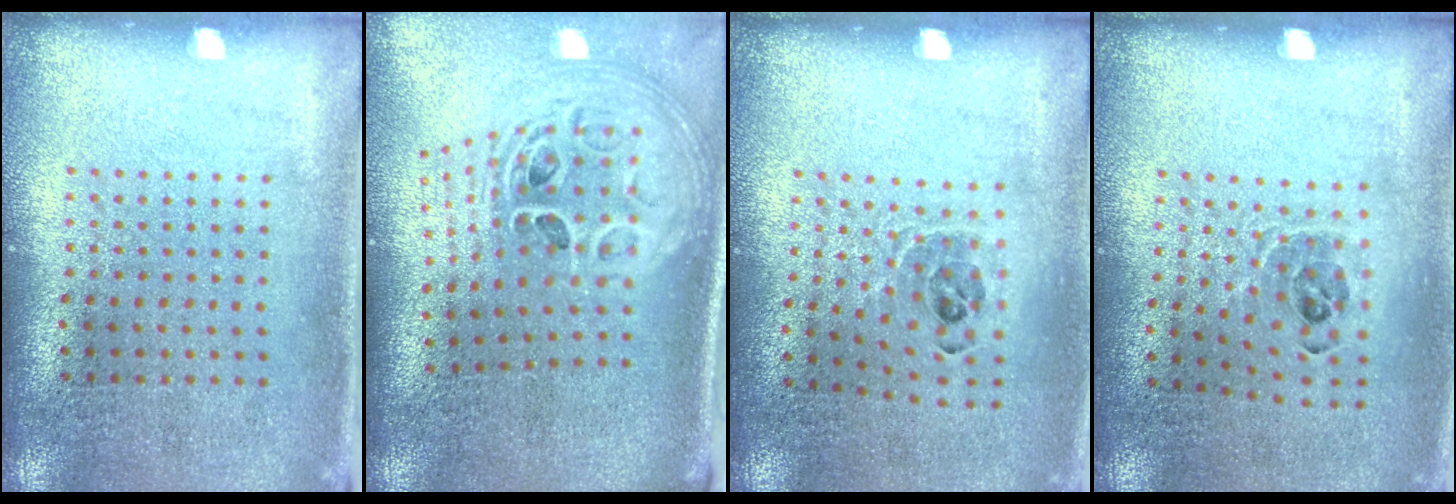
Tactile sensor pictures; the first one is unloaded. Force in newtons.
{"total": 2.9, "press": 2.0, "slide": 2.1}
{"total": 0.9, "press": 0.8, "slide": 0.3}
{"total": 0.9, "press": 0.8, "slide": 0.3}